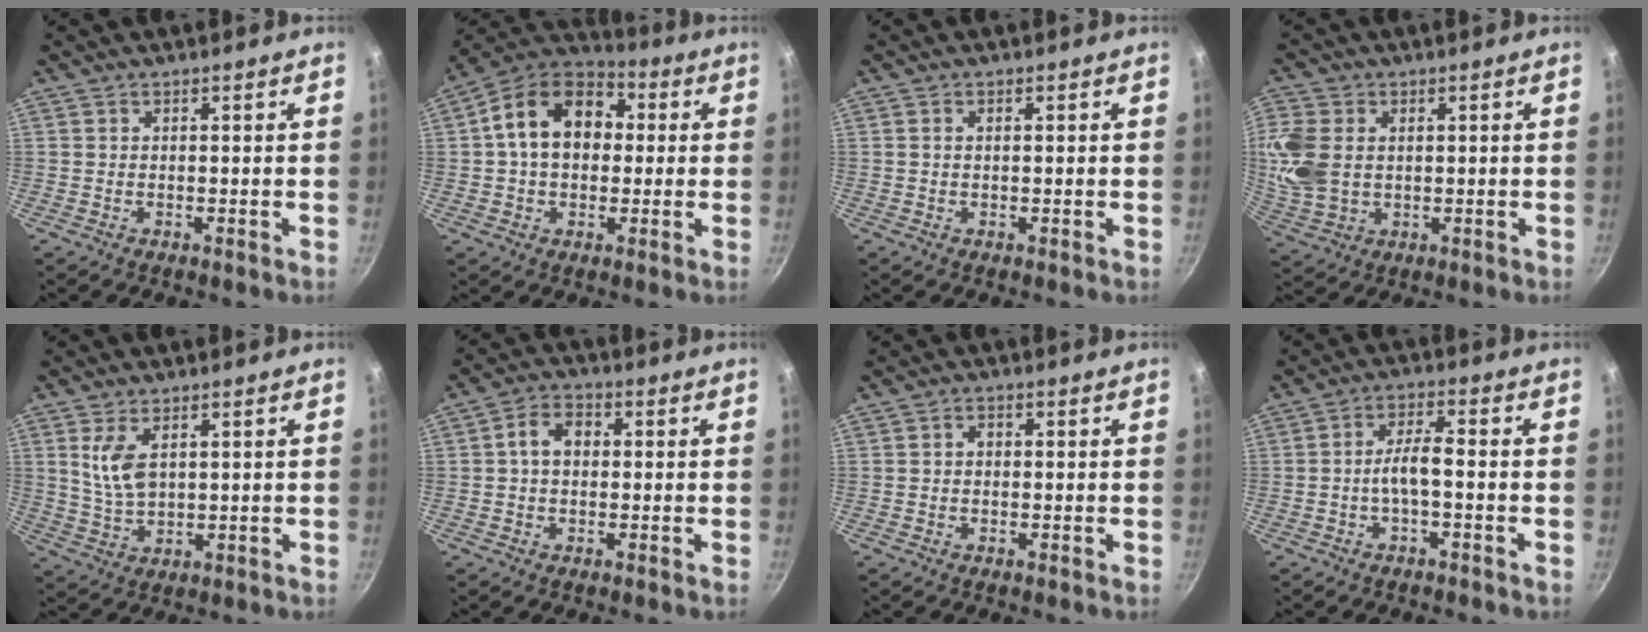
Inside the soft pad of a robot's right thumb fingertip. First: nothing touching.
{"total": 15.4, "force": [2.0, 11.2, 10.5], "torque": [-0.141, 0.032, 0.012]}
{"total": 0.8, "force": [0.2, 0.4, 0.7], "torque": [-0.011, 0.003, 0.002]}
{"total": 10.7, "force": [1.5, 7.8, 7.1], "torque": [-0.149, -0.008, 0.033]}
{"total": 6.8, "force": [2.2, 3.7, 5.3], "torque": [-0.095, -0.019, 0.050]}
{"total": 5.4, "force": [0.4, 4.0, 3.6], "torque": [-0.046, 0.014, -0.004]}
{"total": 1.5, "force": [-0.1, 1.2, 0.8], "torque": [-0.011, 0.005, -0.003]}
{"total": 4.9, "force": [-1.5, 1.4, 4.4], "torque": [-0.088, 0.027, -0.033]}